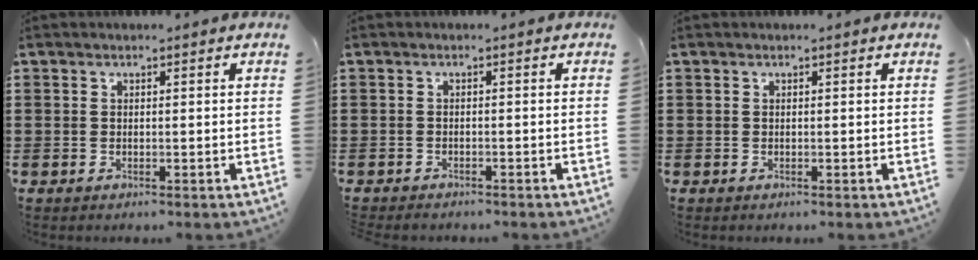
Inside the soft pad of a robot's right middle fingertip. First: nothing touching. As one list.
[{"total": 0.8, "force": [-0.8, 0.1, 0.1], "torque": [-0.005, -0.003, -0.017]}, {"total": 0.0}]